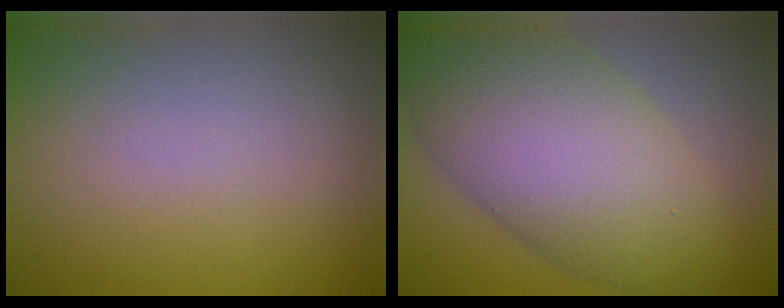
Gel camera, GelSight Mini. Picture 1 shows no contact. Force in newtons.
{"total": 10.7, "press": 10.7, "slide": 0.1}